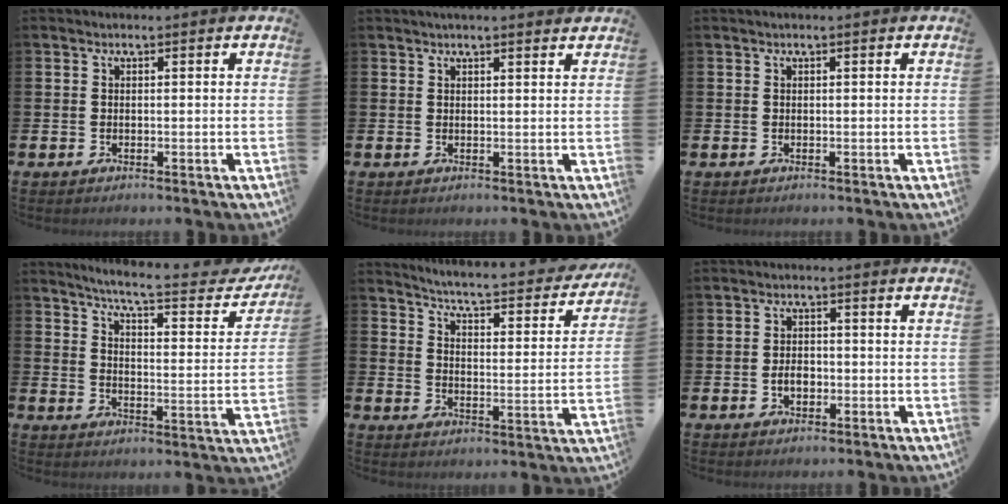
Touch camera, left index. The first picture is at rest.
{"total": 1.8, "force": [1.7, 0.0, 0.5], "torque": [0.002, -0.007, 0.028]}
{"total": 0.0}
{"total": 6.3, "force": [5.7, 0.3, 2.7], "torque": [-0.074, -0.044, 0.089]}
{"total": 4.7, "force": [4.5, 0.2, 1.4], "torque": [-0.046, -0.043, 0.066]}
{"total": 2.6, "force": [-0.6, 1.8, 1.8], "torque": [-0.020, -0.003, -0.016]}